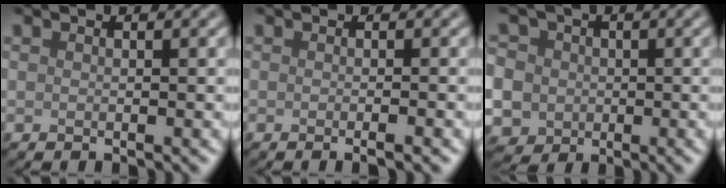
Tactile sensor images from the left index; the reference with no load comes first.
{"total": 1.8, "force": [-0.6, 0.5, 1.6], "torque": [-0.011, -0.002, -0.011]}
{"total": 10.2, "force": [-1.6, 9.4, 3.7], "torque": [-0.087, 0.006, -0.060]}